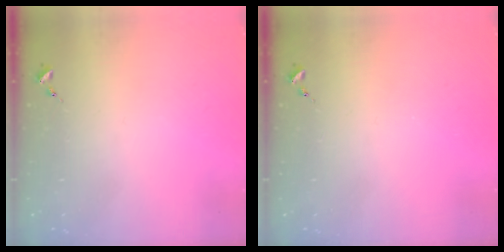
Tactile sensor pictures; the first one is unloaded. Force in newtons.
{"total": 0.0}